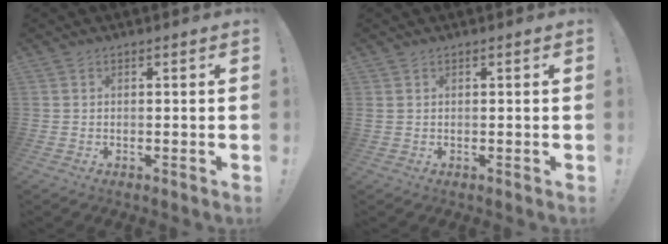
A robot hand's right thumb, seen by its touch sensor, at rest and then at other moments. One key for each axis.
{"total": 0.7, "fx": 0.4, "fy": 0.4, "fz": 0.4, "tx": -0.013, "ty": 0.002, "tz": 0.009}